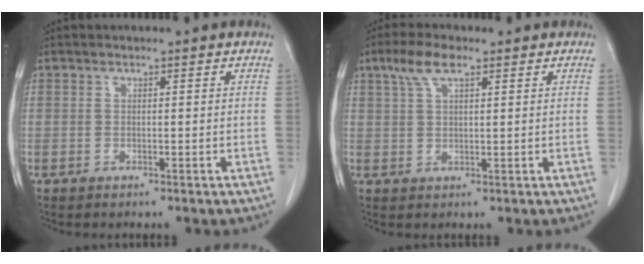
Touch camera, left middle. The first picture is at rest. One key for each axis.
{"total": 4.8, "fx": 2.8, "fy": 1.3, "fz": 3.6, "tx": -0.082, "ty": 0.015, "tz": 0.057}